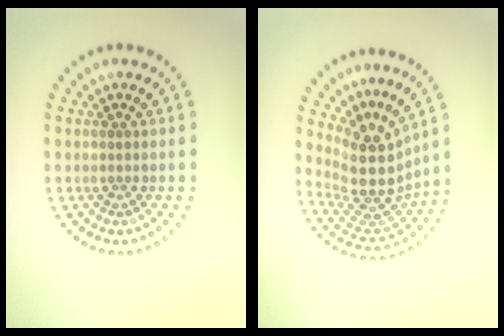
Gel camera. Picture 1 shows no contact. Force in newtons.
{"total": 4.8, "press": 3.6, "slide": 3.3}